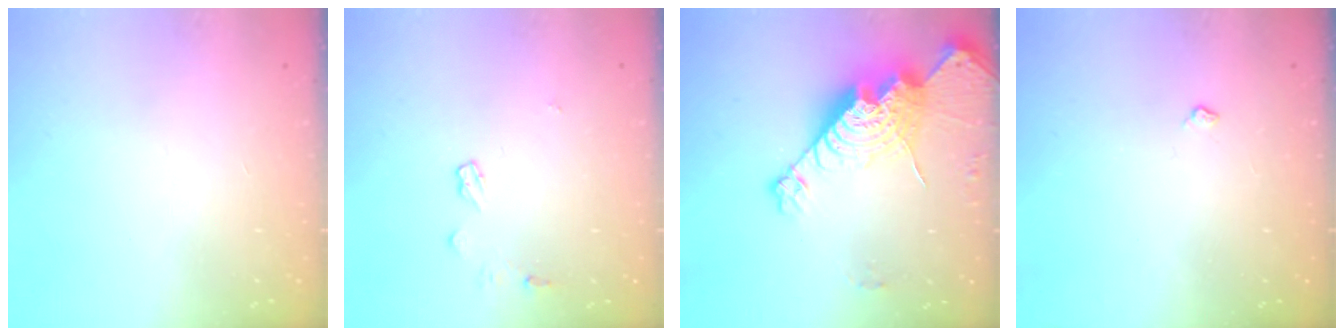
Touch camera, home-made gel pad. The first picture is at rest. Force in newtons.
{"total": 4.4, "press": 4.4, "slide": 0.5}
{"total": 19.8, "press": 19.7, "slide": 1.8}
{"total": 3.5, "press": 3.5, "slide": 0.5}